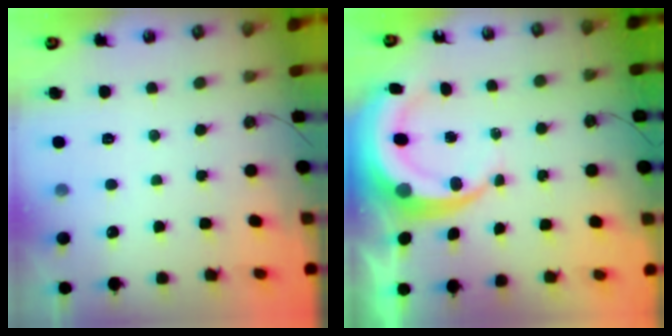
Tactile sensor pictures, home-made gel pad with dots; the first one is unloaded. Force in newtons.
{"total": 8.4, "press": 8.3, "slide": 1.2}